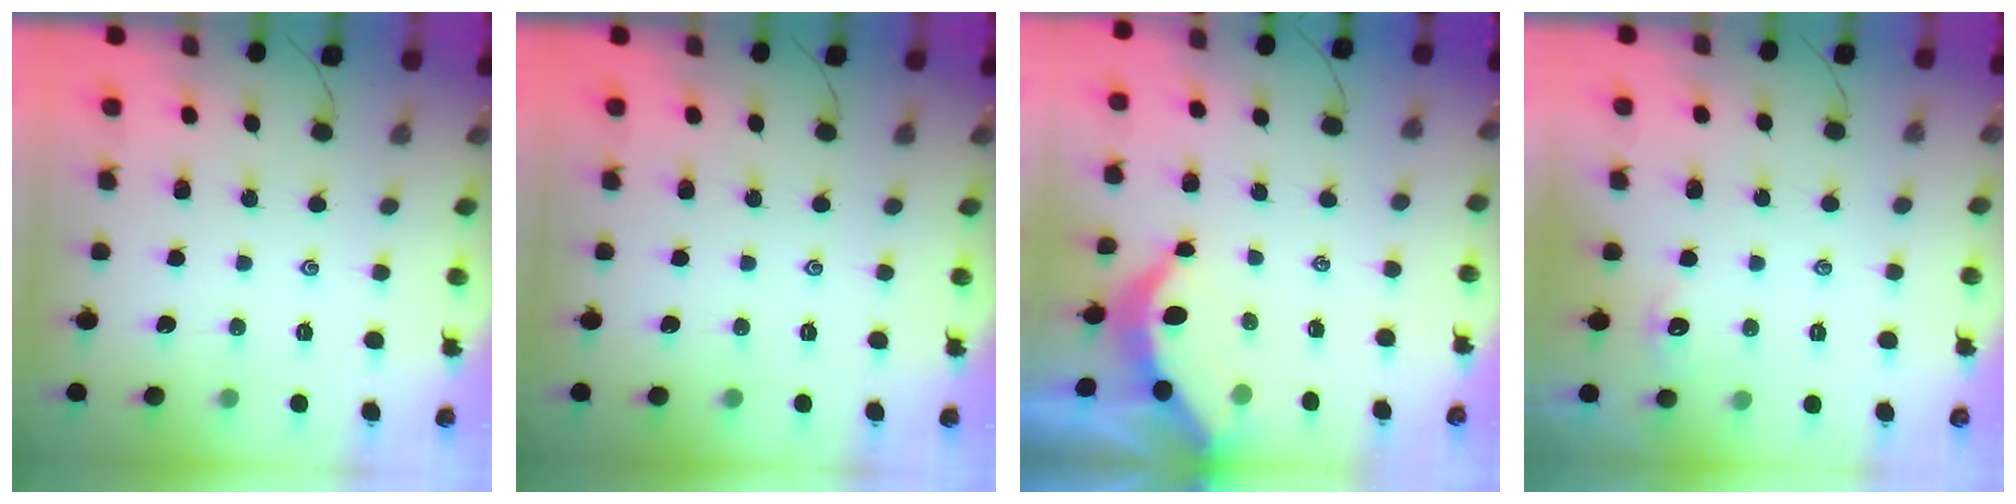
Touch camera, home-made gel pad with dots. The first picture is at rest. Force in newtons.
{"total": 0.0}
{"total": 3.8, "press": 3.8, "slide": 0.4}
{"total": 2.4, "press": 2.4, "slide": 0.3}